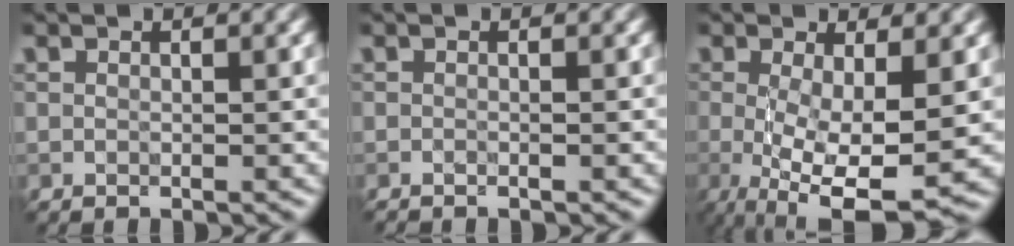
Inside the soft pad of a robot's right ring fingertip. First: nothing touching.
{"total": 0.7, "force": [-0.4, 0.4, 0.4], "torque": [0.004, -0.008, -0.009]}
{"total": 8.8, "force": [-1.8, 2.6, 8.2], "torque": [-0.136, -0.012, -0.020]}